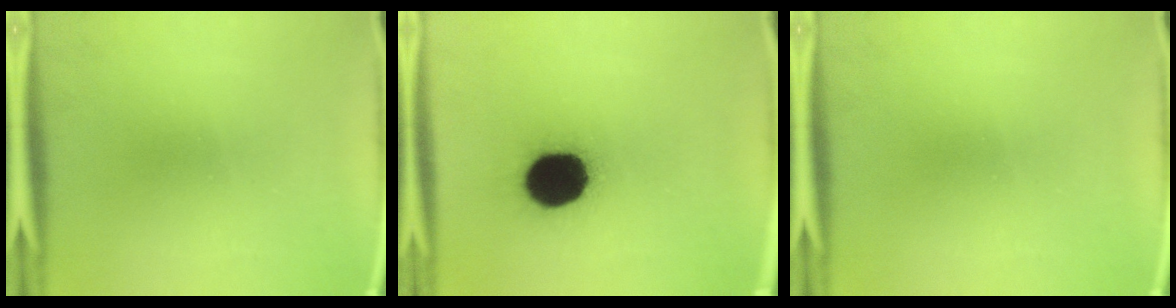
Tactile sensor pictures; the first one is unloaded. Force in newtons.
{"total": 18.6}
{"total": 0.0}